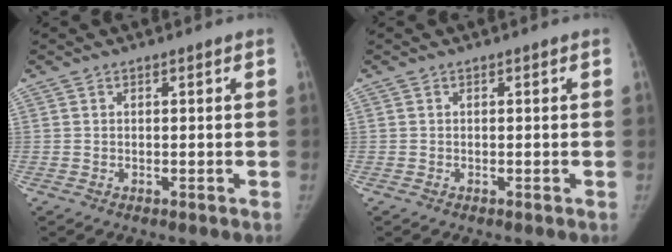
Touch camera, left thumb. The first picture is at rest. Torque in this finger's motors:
{"motor_torque": [0.00, 0.00, 0.16, -0.25, 0.00]}